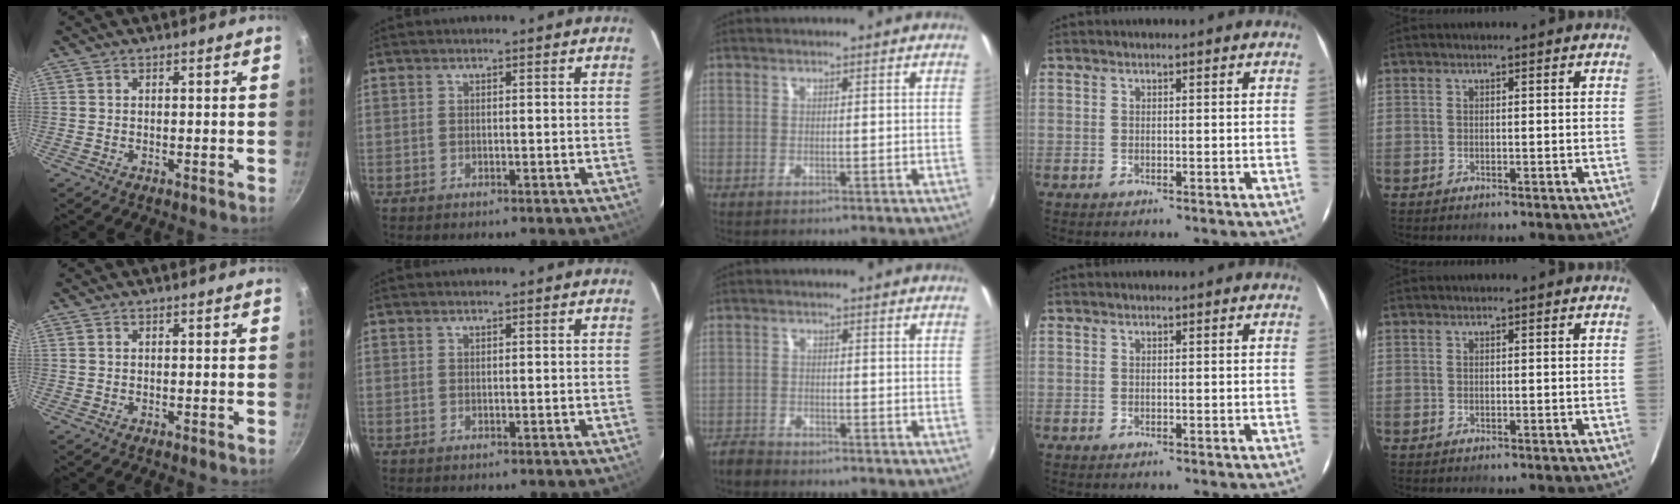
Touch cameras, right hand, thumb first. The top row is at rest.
{"middle": {"total": 3.2, "force": [-2.9, 1.1, 0.6], "torque": [-0.025, -0.007, -0.060]}}